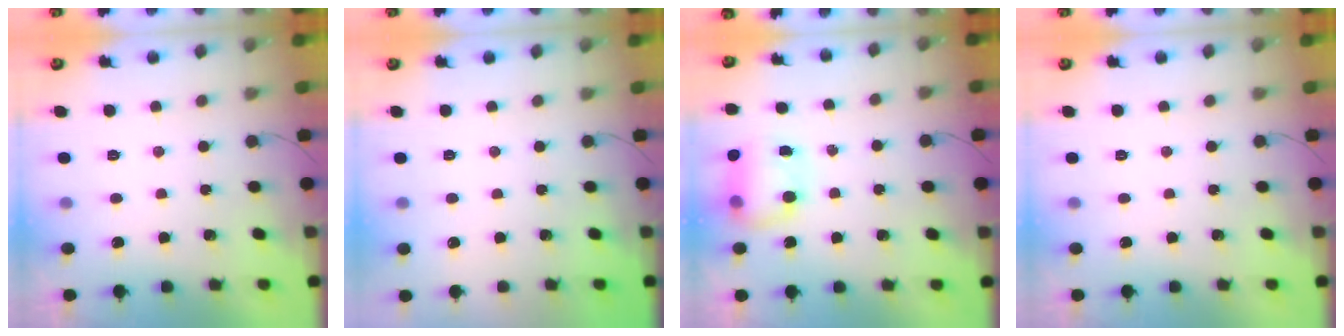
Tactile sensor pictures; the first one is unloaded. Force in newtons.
{"total": 0.0}
{"total": 7.8, "press": 7.8, "slide": 0.5}
{"total": 0.0}